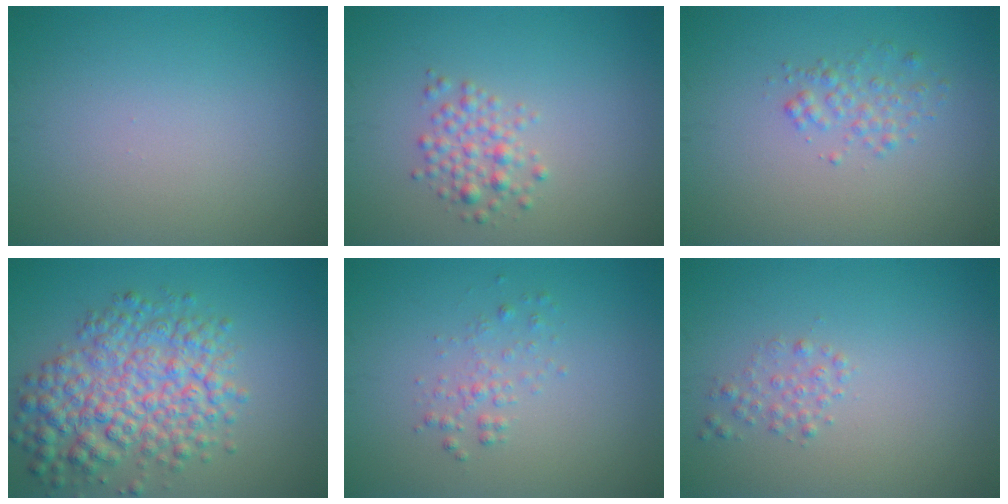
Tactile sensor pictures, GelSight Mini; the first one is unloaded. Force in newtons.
{"total": 2.1, "press": 2.1, "slide": 0.2}
{"total": 1.6, "press": 1.6, "slide": 0.1}
{"total": 7.0, "press": 7.0, "slide": 0.2}
{"total": 1.3, "press": 1.3, "slide": 0.1}
{"total": 1.2, "press": 1.2, "slide": 0.0}